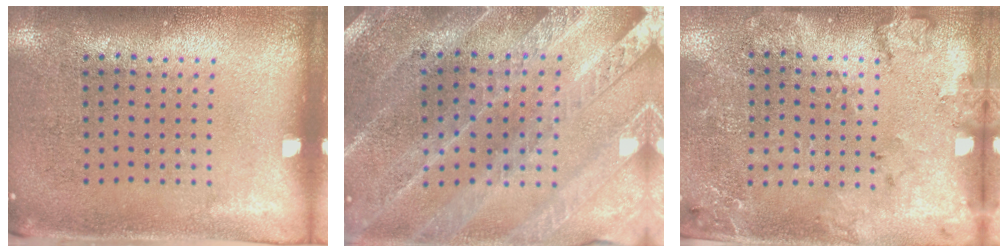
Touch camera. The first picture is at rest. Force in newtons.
{"total": 2.4, "press": 2.4, "slide": 0.2}
{"total": 1.8, "press": 1.7, "slide": 0.6}